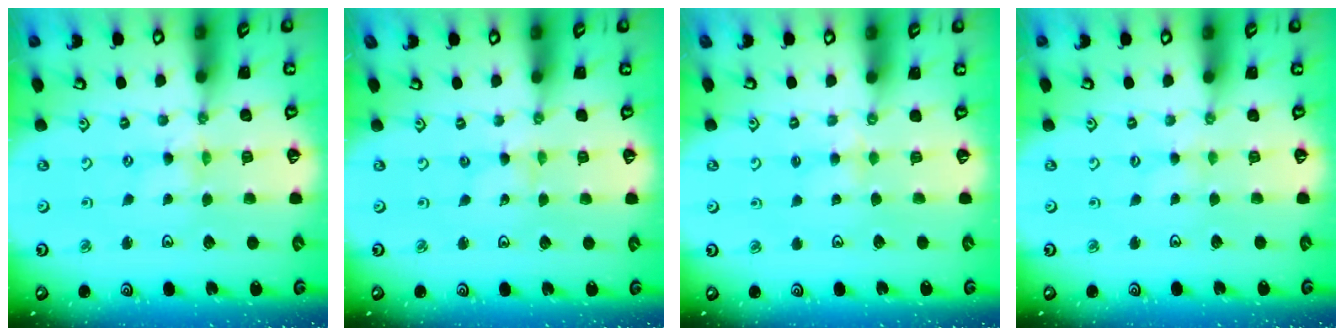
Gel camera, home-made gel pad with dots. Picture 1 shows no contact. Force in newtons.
{"total": 0.0}
{"total": 2.4, "press": 2.4, "slide": 0.4}
{"total": 0.9, "press": 0.9, "slide": 0.1}